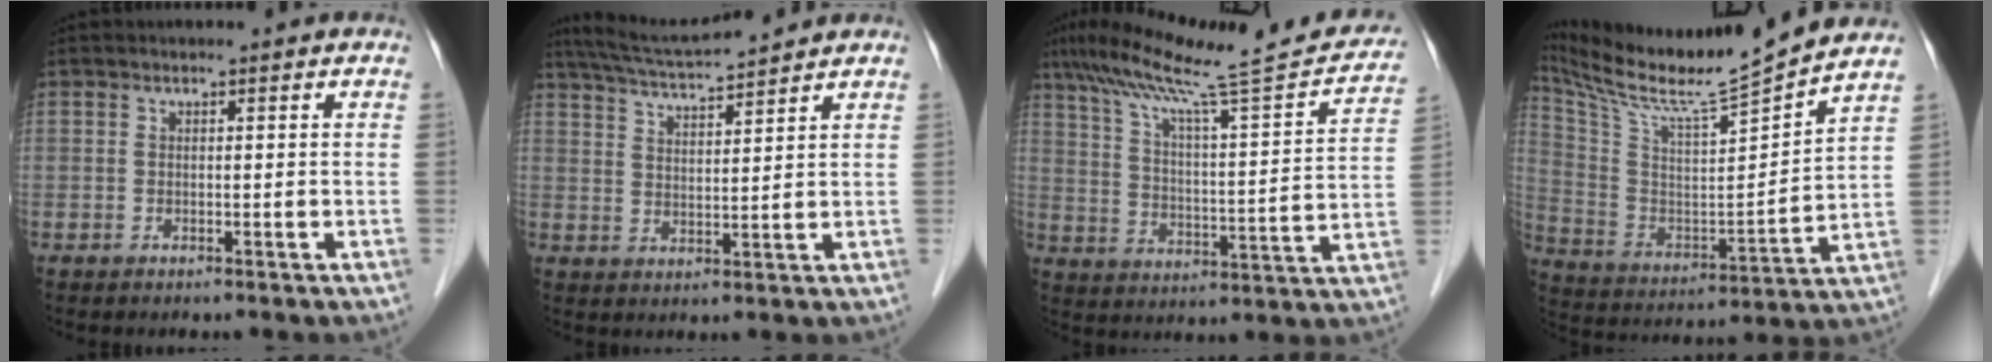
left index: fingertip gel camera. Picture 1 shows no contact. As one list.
[{"total": 9.1, "force": [8.5, -0.5, 3.1], "torque": [-0.065, 0.021, 0.150]}, {"total": 23.3, "force": [19.8, 1.1, 12.3], "torque": [-0.197, -0.001, 0.276]}, {"total": 19.6, "force": [17.6, -1.2, 8.5], "torque": [-0.164, -0.026, 0.289]}]